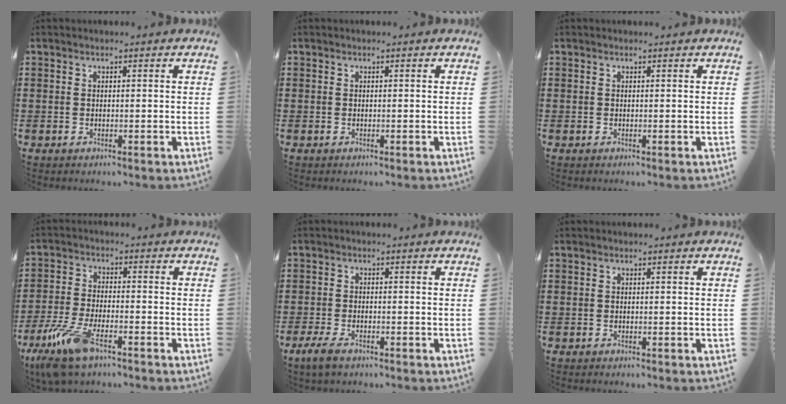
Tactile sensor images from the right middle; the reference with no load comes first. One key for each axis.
{"total": 0.0}
{"total": 0.0}
{"total": 8.8, "fx": -5.9, "fy": 2.6, "fz": 6.0, "tx": -0.144, "ty": -0.014, "tz": -0.115}
{"total": 2.7, "fx": -1.8, "fy": 0.9, "fz": 1.7, "tx": -0.052, "ty": -0.002, "tz": -0.042}
{"total": 0.0}